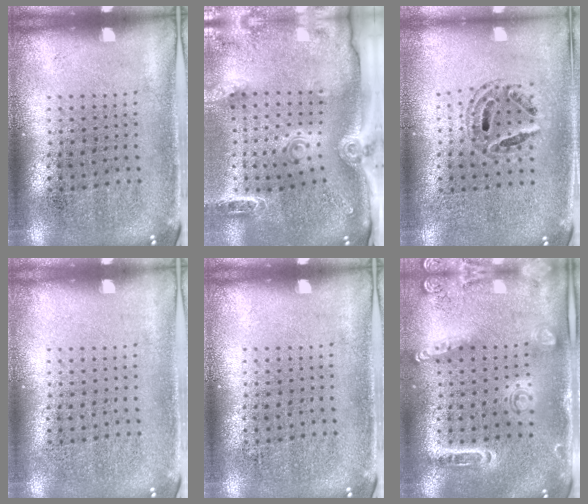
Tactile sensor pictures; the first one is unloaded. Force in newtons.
{"total": 2.8, "press": 2.0, "slide": 1.9}
{"total": 0.7, "press": 0.7, "slide": 0.3}
{"total": 0.0}
{"total": 0.0}
{"total": 1.6, "press": 1.5, "slide": 0.6}